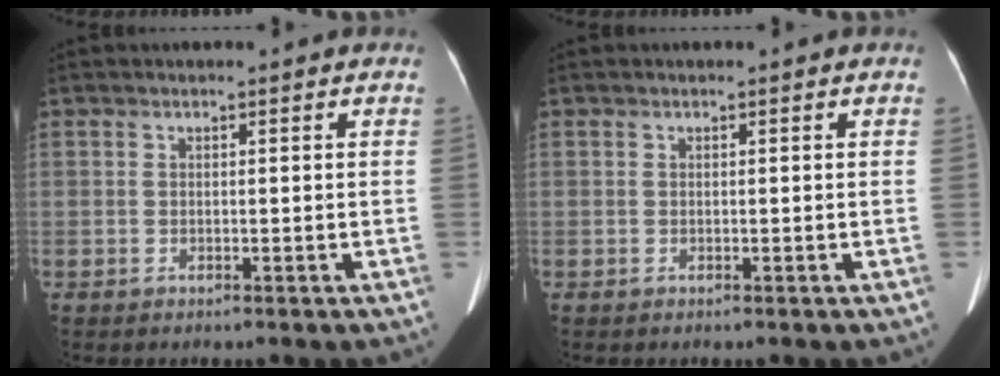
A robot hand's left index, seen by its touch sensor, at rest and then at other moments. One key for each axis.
{"total": 0.0}